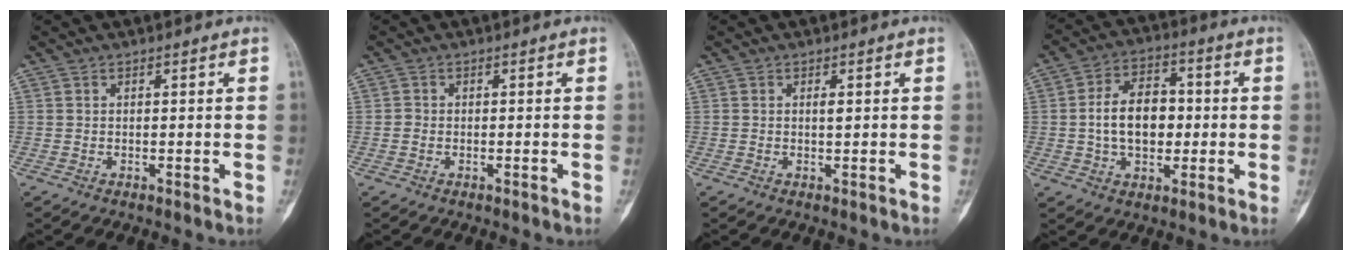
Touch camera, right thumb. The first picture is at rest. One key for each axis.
{"total": 0.9, "fx": -0.4, "fy": 0.7, "fz": 0.4, "tx": -0.002, "ty": 0.004, "tz": -0.010}
{"total": 1.0, "fx": 0.2, "fy": 0.3, "fz": 0.9, "tx": -0.010, "ty": 0.002, "tz": 0.002}
{"total": 11.5, "fx": -0.4, "fy": 7.6, "fz": 8.5, "tx": -0.120, "ty": 0.021, "tz": -0.012}